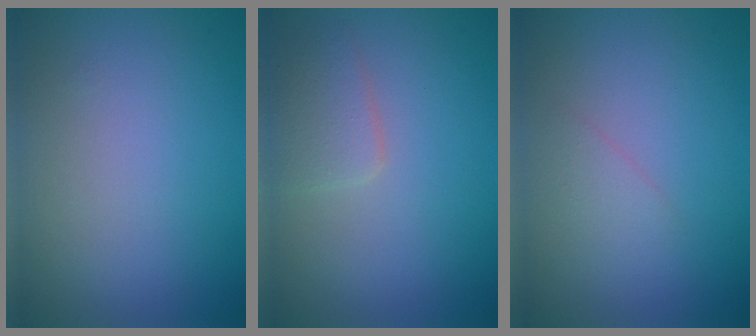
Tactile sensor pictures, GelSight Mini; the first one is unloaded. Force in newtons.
{"total": 2.4, "press": 2.4, "slide": 0.1}
{"total": 1.0, "press": 1.0, "slide": 0.0}